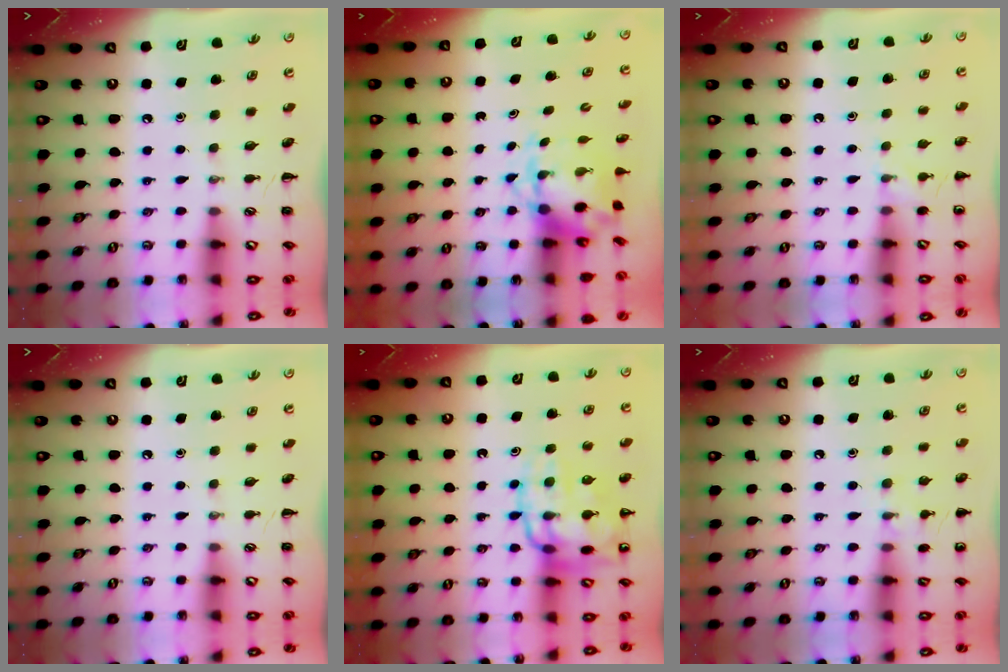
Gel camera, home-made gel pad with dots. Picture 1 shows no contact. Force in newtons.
{"total": 4.3, "press": 4.2, "slide": 0.9}
{"total": 4.8, "press": 4.5, "slide": 1.7}
{"total": 0.0}
{"total": 16.1, "press": 16.0, "slide": 1.9}
{"total": 7.4, "press": 7.0, "slide": 2.3}